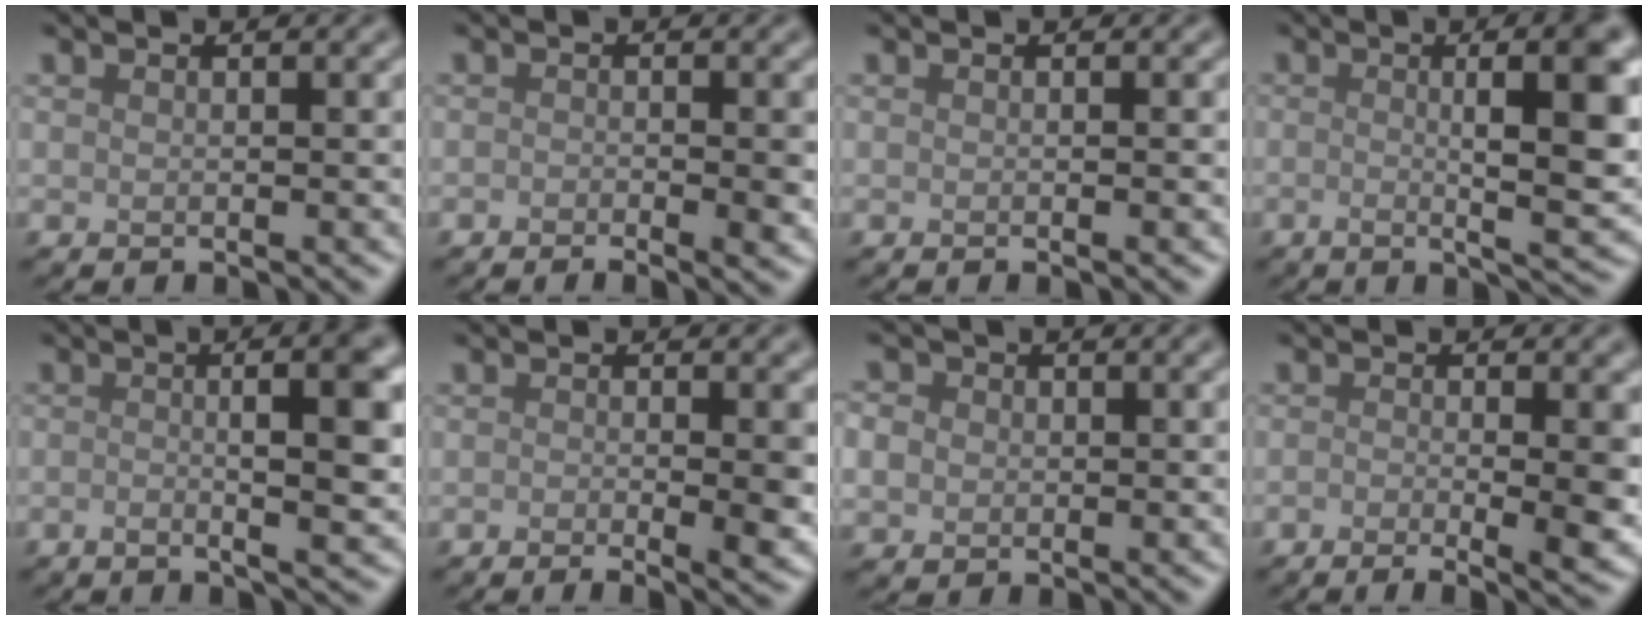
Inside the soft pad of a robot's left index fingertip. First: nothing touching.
{"total": 2.5, "force": [-0.9, 0.8, 2.1], "torque": [-0.033, -0.005, -0.014]}
{"total": 0.7, "force": [-0.2, 0.1, 0.7], "torque": [-0.006, -0.003, -0.003]}
{"total": 10.7, "force": [0.3, 3.3, 10.2], "torque": [-0.117, 0.007, 0.002]}
{"total": 8.4, "force": [-0.4, 2.9, 7.9], "torque": [-0.082, 0.007, -0.012]}
{"total": 4.9, "force": [-1.2, 1.5, 4.5], "torque": [-0.060, -0.014, -0.012]}
{"total": 4.1, "force": [0.6, 3.6, 1.8], "torque": [-0.038, 0.020, -0.007]}
{"total": 6.8, "force": [-1.8, 2.3, 6.2], "torque": [-0.076, -0.009, -0.024]}